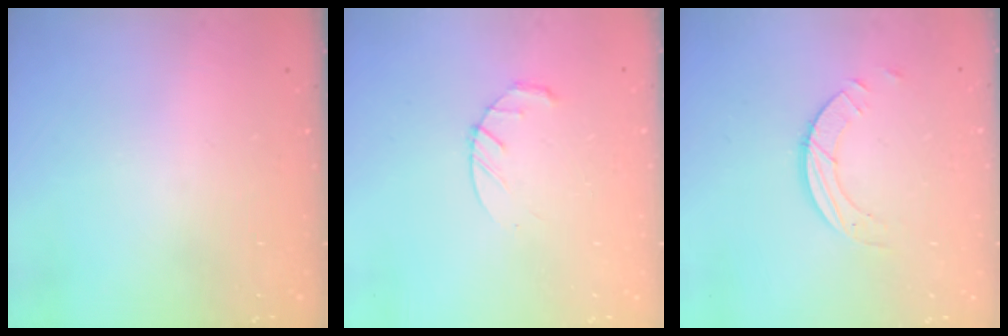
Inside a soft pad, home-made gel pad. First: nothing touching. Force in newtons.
{"total": 4.4, "press": 4.4, "slide": 0.7}
{"total": 3.4, "press": 3.4, "slide": 0.3}